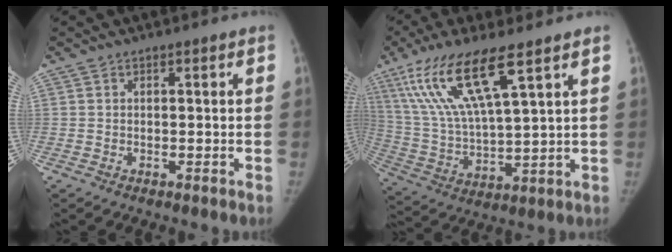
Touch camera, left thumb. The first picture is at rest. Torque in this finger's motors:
{"motor_torque": [0.20, 0.28, 1.67, -1.11, 0.20]}